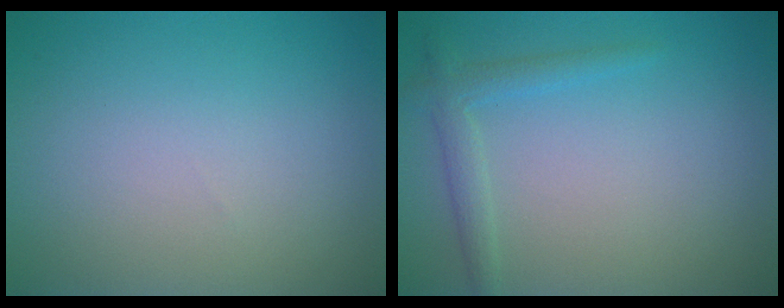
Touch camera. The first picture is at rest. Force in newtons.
{"total": 1.2, "press": 1.2, "slide": 0.1}